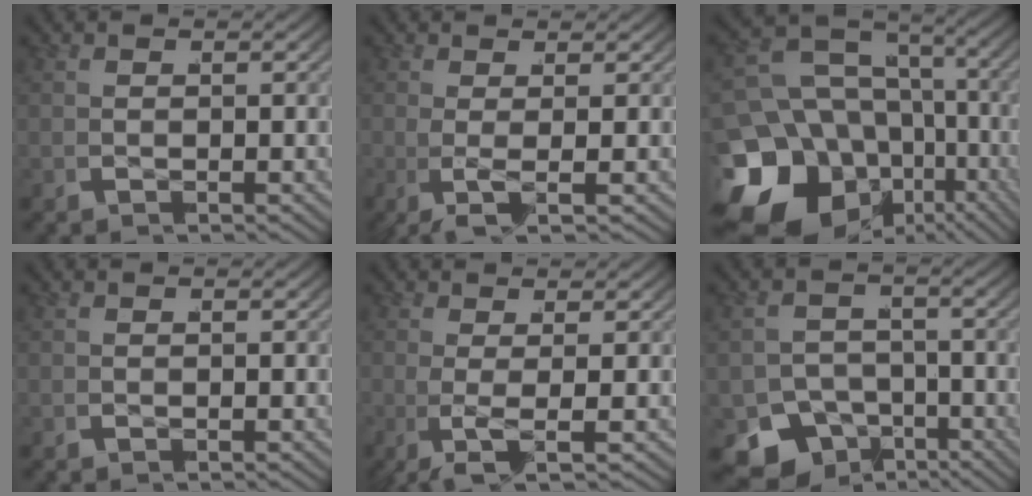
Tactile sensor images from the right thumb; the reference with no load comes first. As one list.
[{"total": 2.3, "force": [-0.2, 0.2, 2.3], "torque": [-0.060, -0.008, -0.001]}, {"total": 18.8, "force": [-5.0, 14.3, 11.1], "torque": [-0.237, -0.068, -0.068]}, {"total": 0.0}, {"total": 3.3, "force": [-0.4, 0.5, 3.2], "torque": [-0.077, -0.012, -0.004]}, {"total": 11.4, "force": [-6.1, 8.8, 3.8], "torque": [-0.079, -0.063, -0.090]}]